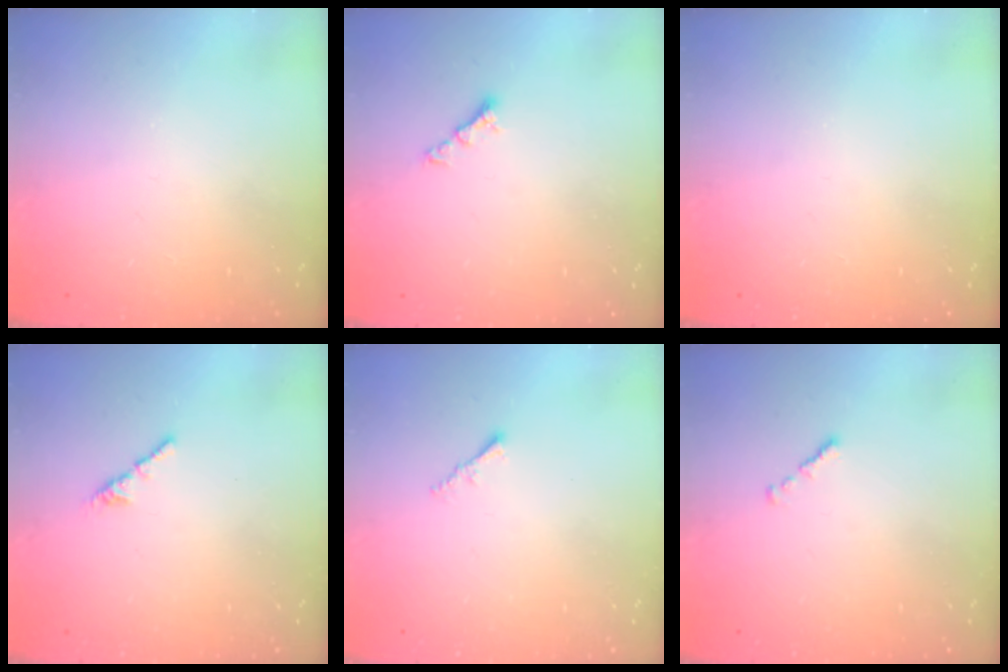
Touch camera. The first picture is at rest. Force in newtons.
{"total": 3.4, "press": 3.3, "slide": 0.6}
{"total": 0.0}
{"total": 2.1, "press": 2.0, "slide": 0.7}
{"total": 1.2, "press": 1.1, "slide": 0.4}
{"total": 0.7, "press": 0.6, "slide": 0.4}